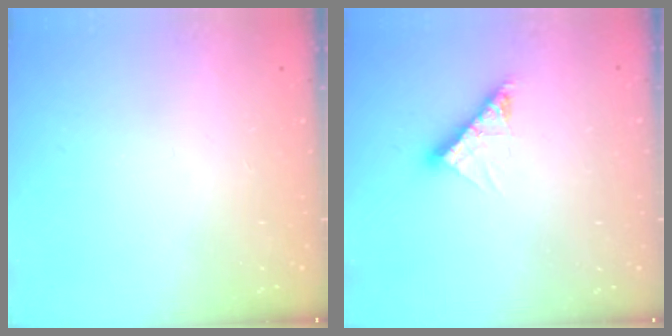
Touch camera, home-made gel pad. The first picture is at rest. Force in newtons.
{"total": 9.6, "press": 9.5, "slide": 0.9}